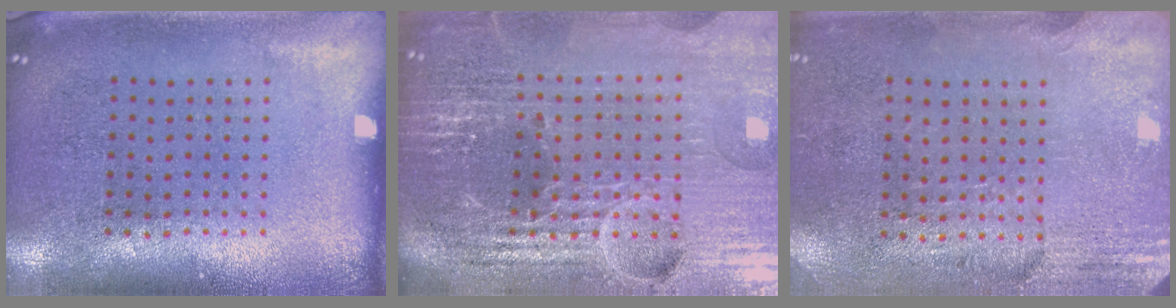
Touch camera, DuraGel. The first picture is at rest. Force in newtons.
{"total": 6.5, "press": 5.7, "slide": 3.2}
{"total": 2.8, "press": 2.4, "slide": 1.4}